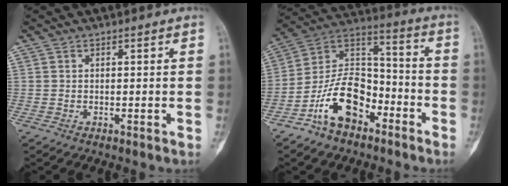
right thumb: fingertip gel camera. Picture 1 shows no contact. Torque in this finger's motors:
{"motor_torque": [0.33, 0.66, 0.25, -0.03, 0.12]}